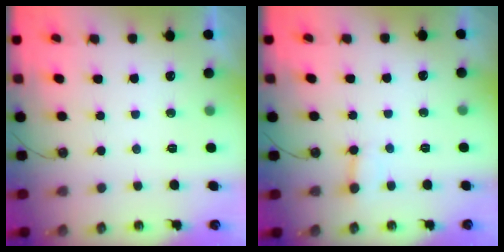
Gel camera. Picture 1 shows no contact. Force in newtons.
{"total": 2.6, "press": 2.6, "slide": 0.1}